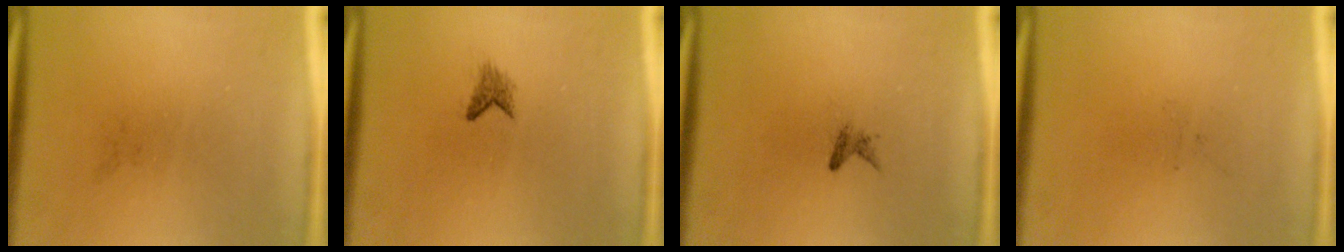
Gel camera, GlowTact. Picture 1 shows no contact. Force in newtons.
{"total": 1.2}
{"total": 0.9}
{"total": 0.0}